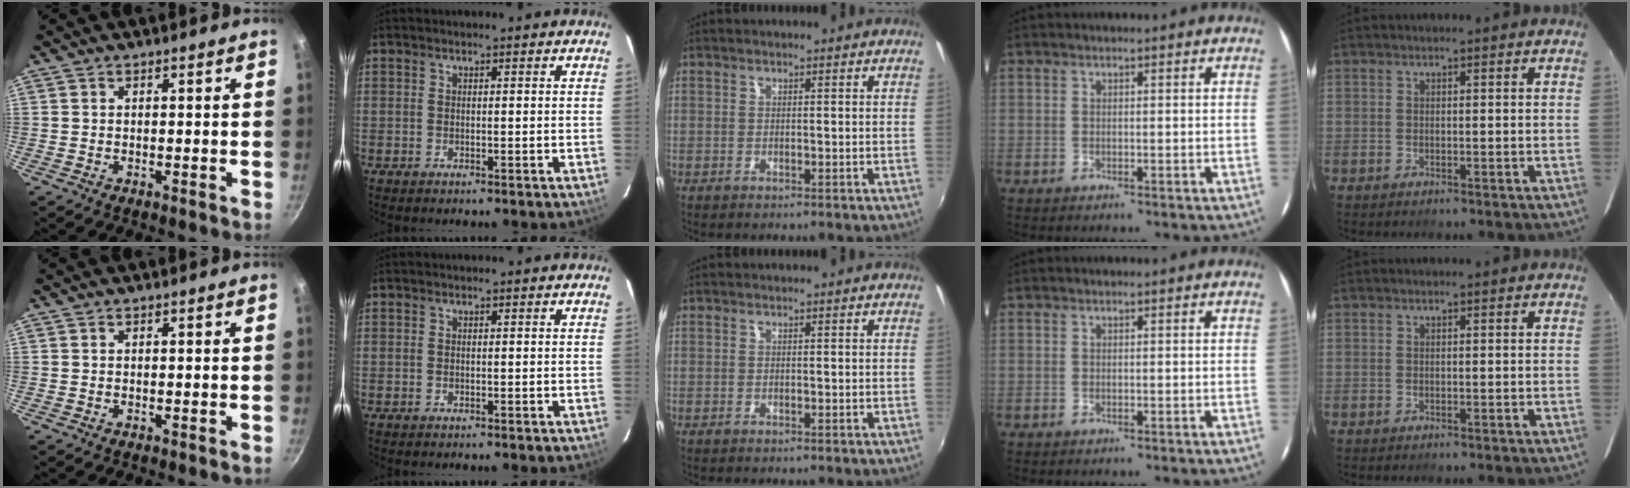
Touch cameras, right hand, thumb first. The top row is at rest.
{}